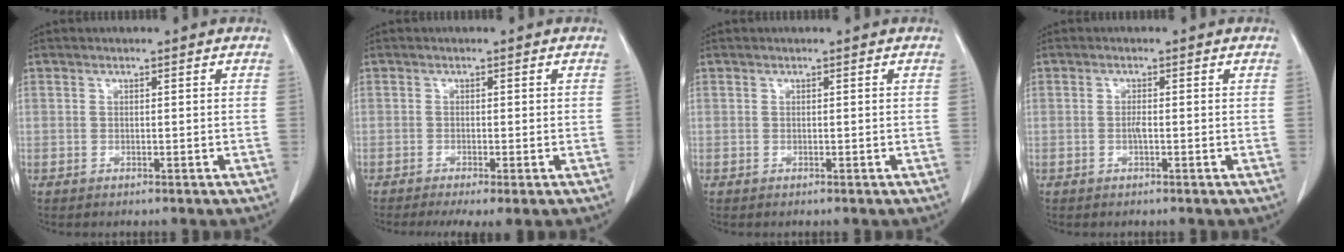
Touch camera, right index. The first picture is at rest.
{"total": 3.8, "force": [-2.2, 0.6, 3.0], "torque": [-0.047, -0.012, -0.036]}
{"total": 0.0}
{"total": 0.9, "force": [-0.2, 0.1, 0.9], "torque": [-0.017, 0.003, -0.004]}